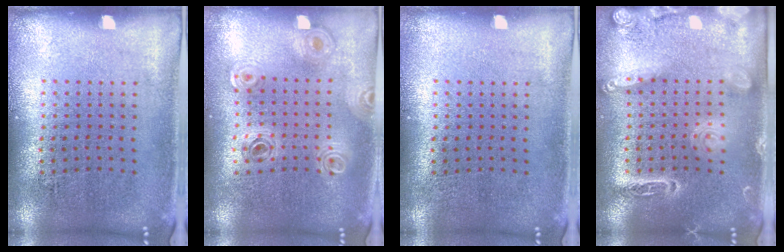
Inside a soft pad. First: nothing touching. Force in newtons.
{"total": 0.8, "press": 0.8, "slide": 0.1}
{"total": 0.0}
{"total": 2.0, "press": 1.9, "slide": 0.6}